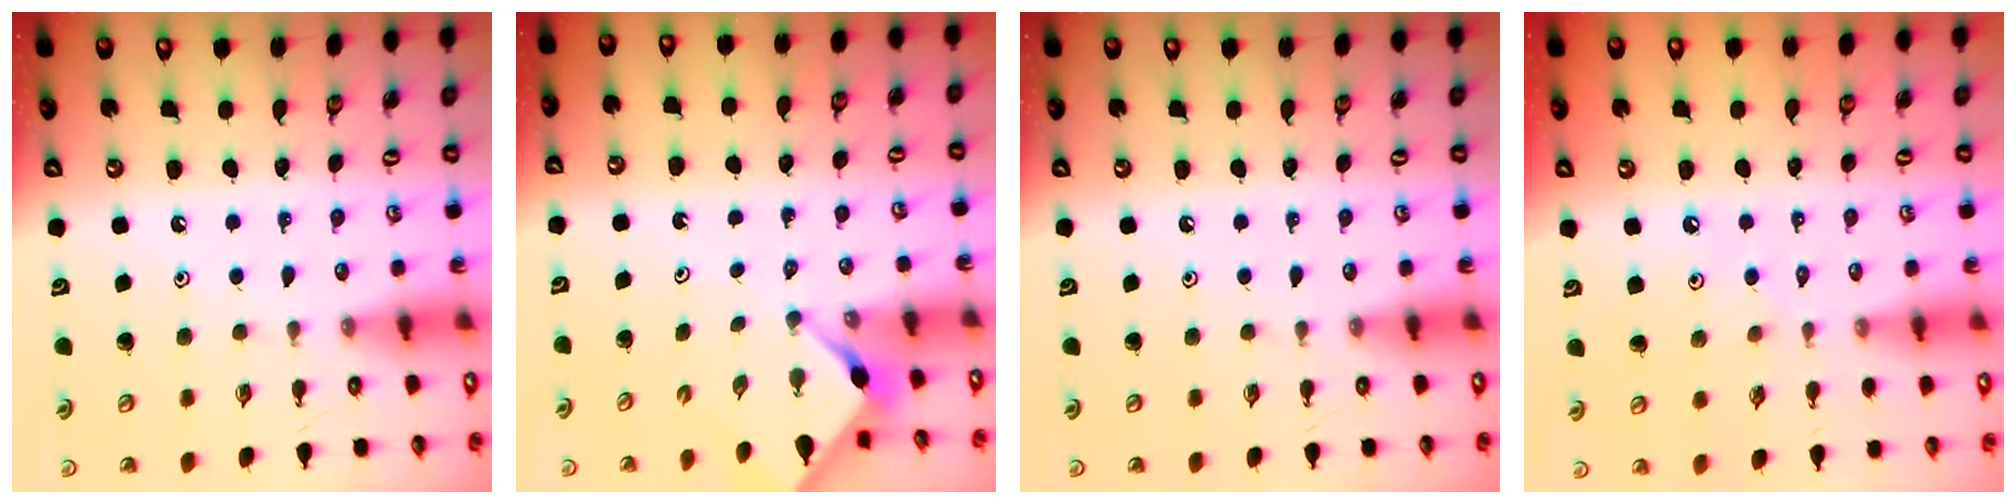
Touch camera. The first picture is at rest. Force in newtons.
{"total": 3.1, "press": 3.1, "slide": 0.4}
{"total": 0.0}
{"total": 2.6, "press": 2.6, "slide": 0.4}